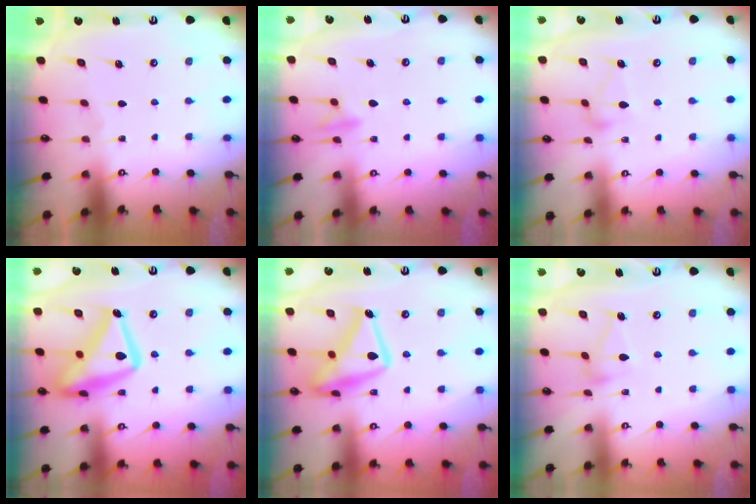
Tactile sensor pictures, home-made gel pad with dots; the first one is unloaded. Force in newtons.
{"total": 10.5, "press": 10.3, "slide": 1.7}
{"total": 7.8, "press": 7.8, "slide": 0.3}
{"total": 19.9, "press": 19.9, "slide": 1.4}
{"total": 17.8, "press": 17.7, "slide": 1.3}
{"total": 8.7, "press": 8.7, "slide": 0.5}